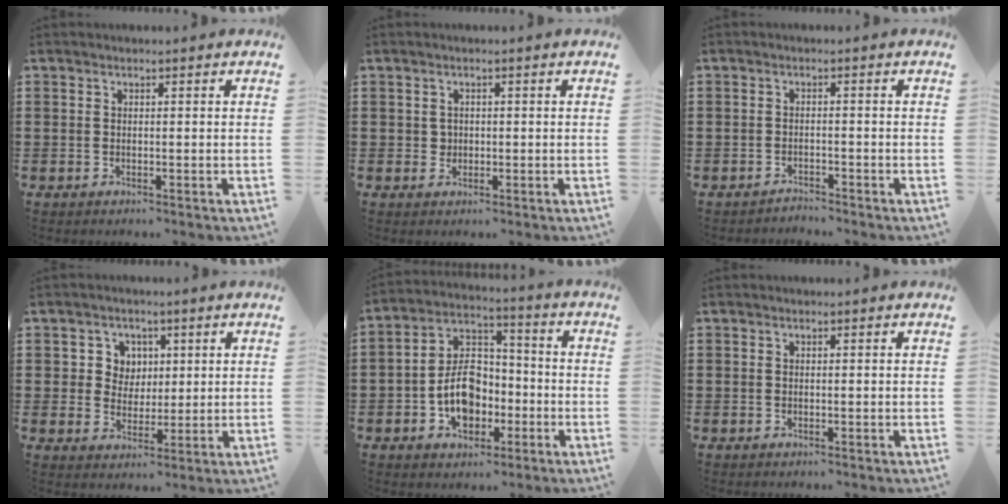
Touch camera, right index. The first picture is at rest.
{"total": 1.2, "force": [0.1, 1.1, 0.4], "torque": [-0.012, 0.004, 0.003]}
{"total": 1.7, "force": [-1.7, 0.0, -0.3], "torque": [-0.001, 0.002, -0.037]}
{"total": 4.8, "force": [1.5, 4.4, 1.0], "torque": [-0.043, 0.016, 0.025]}
{"total": 8.8, "force": [-2.8, 6.1, 5.8], "torque": [-0.123, 0.008, -0.055]}
{"total": 0.0}